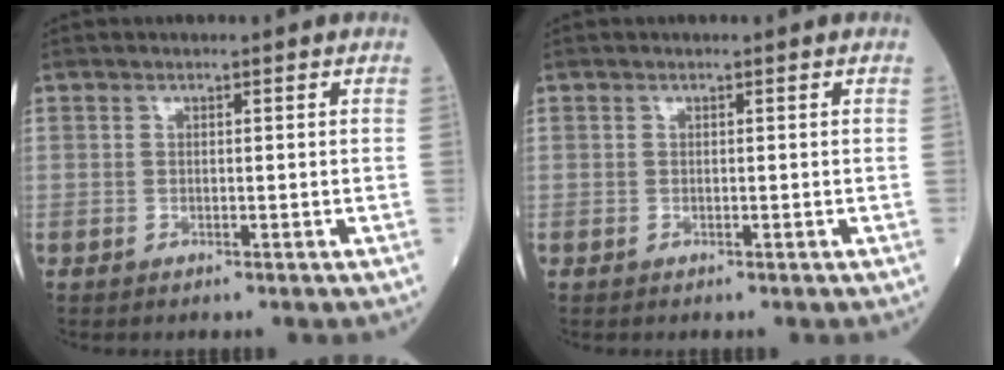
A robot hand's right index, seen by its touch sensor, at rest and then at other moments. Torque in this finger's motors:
{"motor_torque": [0.00, 0.00, 0.00, 0.00]}